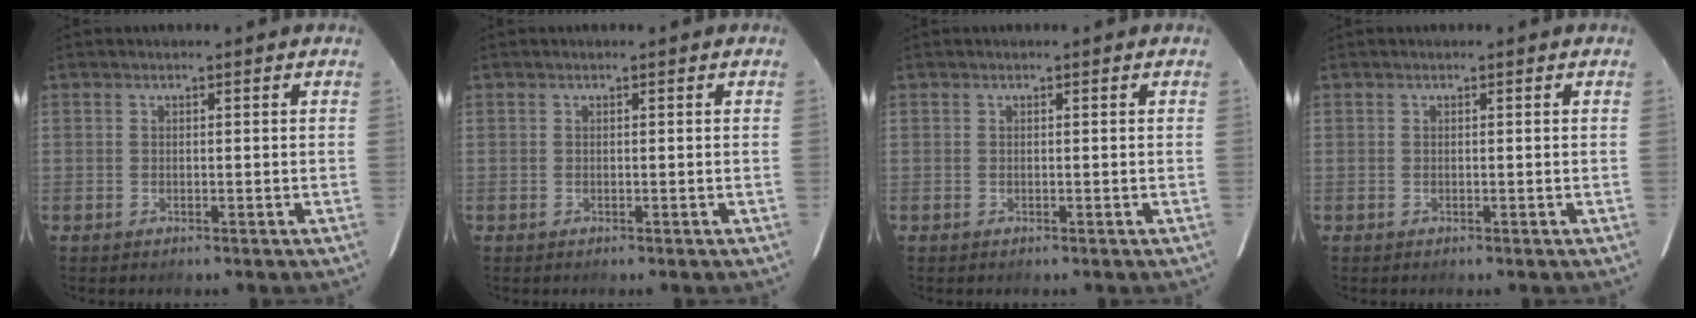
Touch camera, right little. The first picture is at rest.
{"total": 0.0}
{"total": 0.0}
{"total": 0.0}